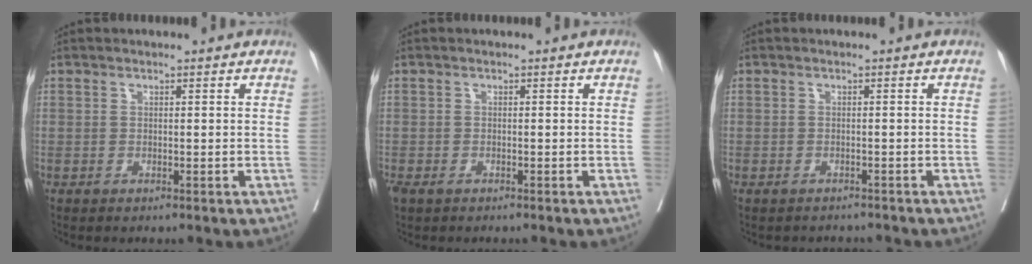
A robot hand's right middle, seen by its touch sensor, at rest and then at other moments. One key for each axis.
{"total": 2.4, "fx": -1.7, "fy": 1.1, "fz": 1.2, "tx": -0.025, "ty": -0.006, "tz": -0.027}
{"total": 2.7, "fx": -2.6, "fy": 0.8, "fz": 0.0, "tx": 0.003, "ty": -0.002, "tz": -0.035}